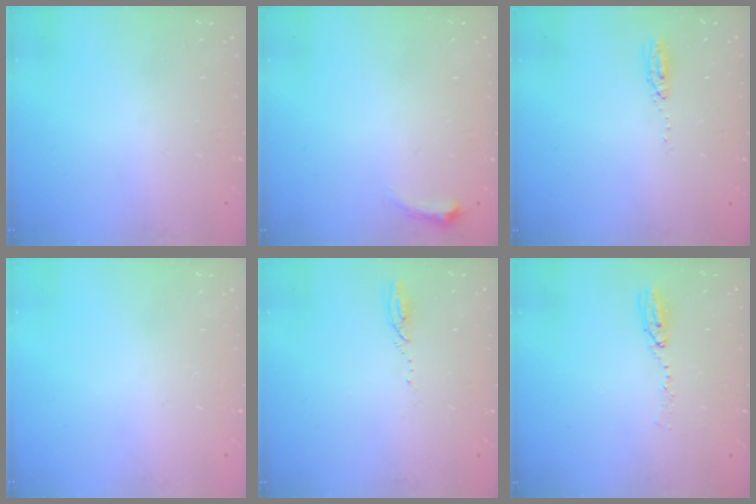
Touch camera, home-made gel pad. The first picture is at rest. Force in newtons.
{"total": 4.4, "press": 3.4, "slide": 2.8}
{"total": 3.8, "press": 3.6, "slide": 1.0}
{"total": 0.0}
{"total": 2.3, "press": 2.3, "slide": 0.3}
{"total": 5.6, "press": 5.6, "slide": 0.4}